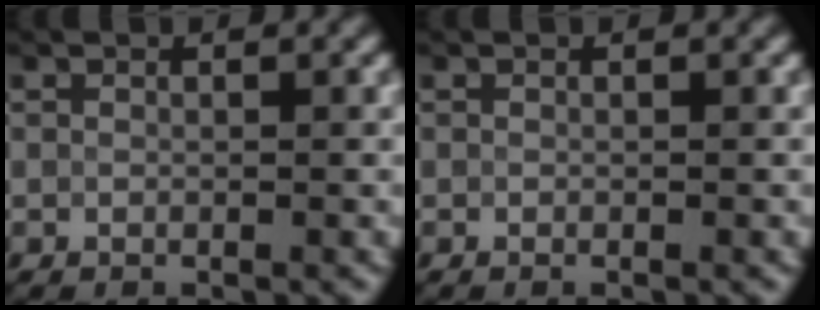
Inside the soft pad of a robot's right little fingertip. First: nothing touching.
{"total": 0.0}